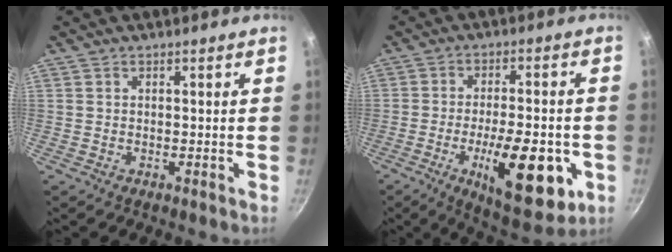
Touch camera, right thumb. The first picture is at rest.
{"total": 17.5, "force": [-5.2, 6.6, 15.3], "torque": [-0.203, 0.005, -0.071]}